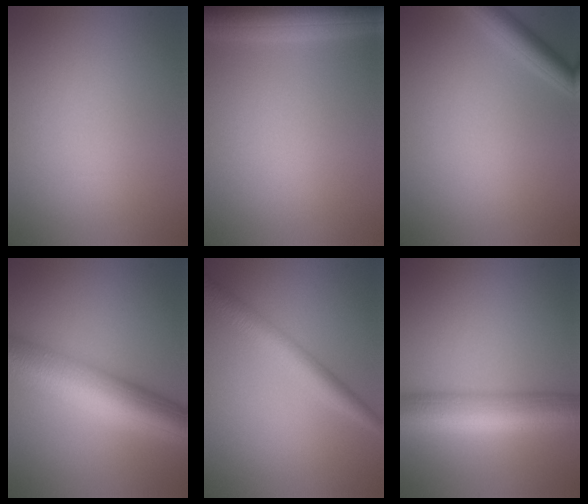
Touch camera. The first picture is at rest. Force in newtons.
{"total": 7.2, "press": 7.1, "slide": 0.3}
{"total": 2.8, "press": 2.8, "slide": 0.1}
{"total": 10.2, "press": 10.2, "slide": 0.4}
{"total": 3.5, "press": 3.5, "slide": 0.1}
{"total": 8.4, "press": 8.4, "slide": 0.3}